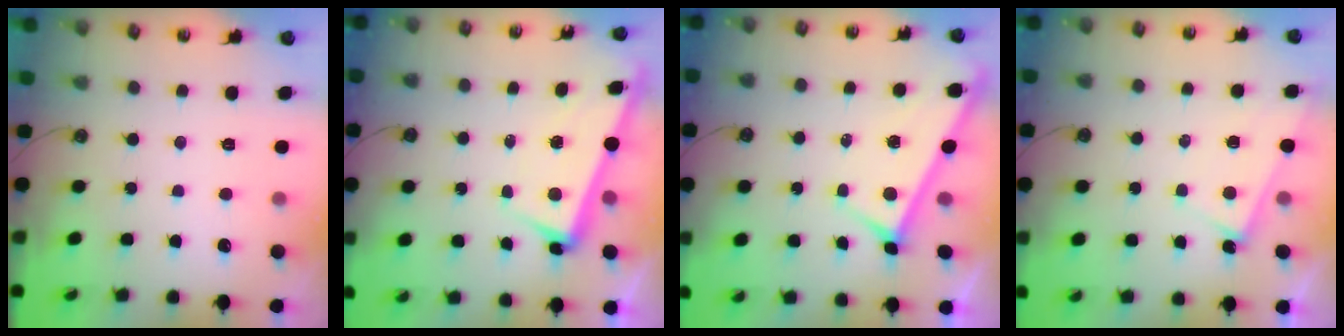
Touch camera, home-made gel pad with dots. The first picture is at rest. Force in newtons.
{"total": 3.1, "press": 3.0, "slide": 1.0}
{"total": 4.0, "press": 4.0, "slide": 0.3}
{"total": 4.2, "press": 4.1, "slide": 0.3}